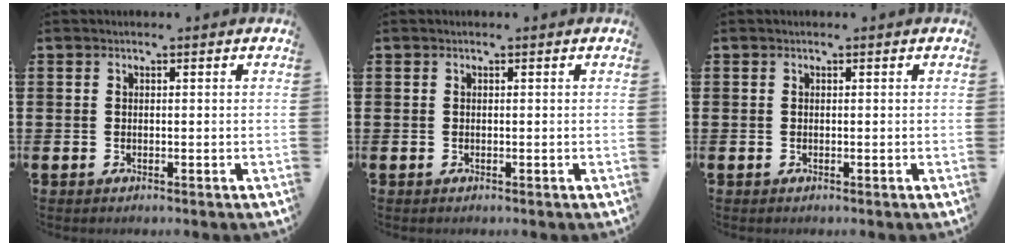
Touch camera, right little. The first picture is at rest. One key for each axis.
{"total": 0.0}
{"total": 0.0}